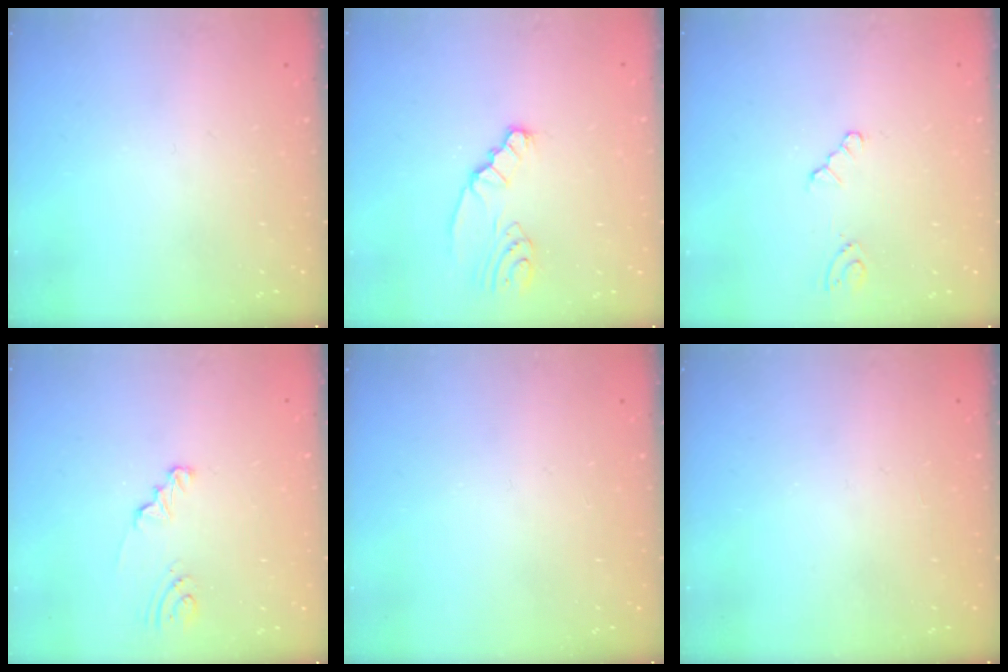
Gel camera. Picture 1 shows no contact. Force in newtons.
{"total": 2.4, "press": 2.4, "slide": 0.3}
{"total": 2.1, "press": 2.1, "slide": 0.3}
{"total": 2.0, "press": 2.0, "slide": 0.2}
{"total": 0.0}
{"total": 0.0}